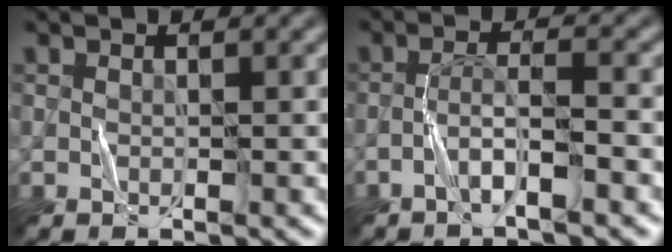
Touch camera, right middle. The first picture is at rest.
{"total": 2.5, "force": [-2.0, -0.1, 1.6], "torque": [-0.028, 0.012, -0.042]}